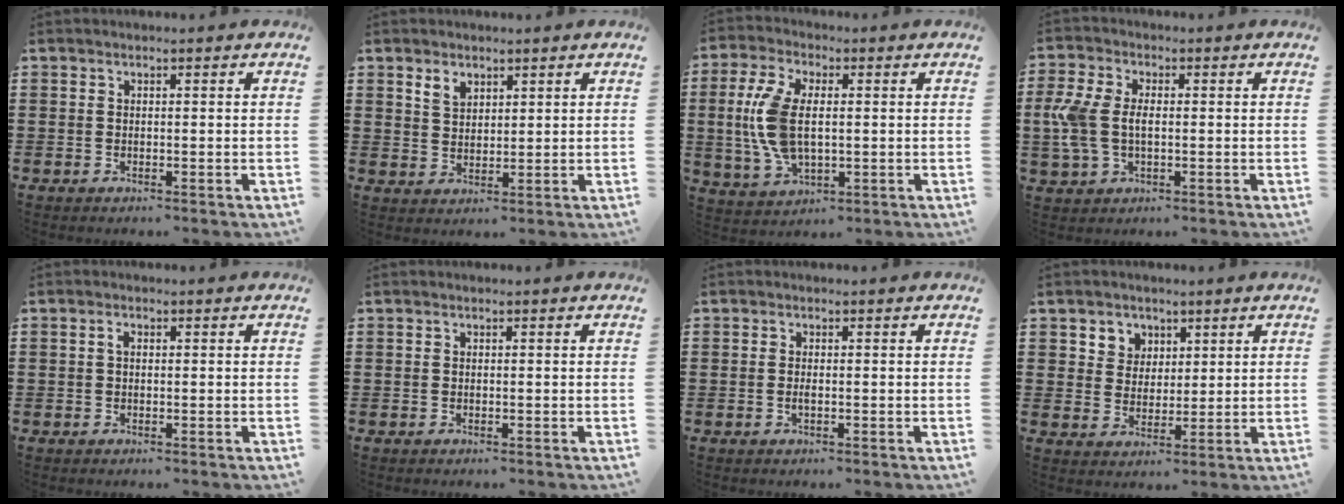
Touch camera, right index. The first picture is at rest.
{"total": 2.8, "force": [2.0, 1.7, 1.1], "torque": [-0.027, 0.004, 0.037]}
{"total": 9.5, "force": [0.2, 4.9, 8.2], "torque": [-0.201, -0.001, -0.006]}
{"total": 6.2, "force": [-0.2, 3.7, 4.9], "torque": [-0.140, -0.004, -0.016]}
{"total": 1.1, "force": [0.2, 0.6, 0.9], "torque": [-0.019, 0.005, 0.001]}
{"total": 0.0}
{"total": 0.8, "force": [-0.2, 0.1, 0.7], "torque": [-0.014, -0.004, -0.003]}
{"total": 3.9, "force": [2.1, 3.4, -0.1], "torque": [-0.019, 0.012, 0.037]}